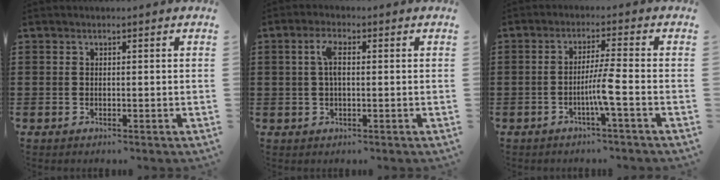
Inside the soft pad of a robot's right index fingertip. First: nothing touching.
{"total": 3.7, "force": [0.5, 1.4, 3.4], "torque": [-0.077, 0.006, 0.004]}
{"total": 4.6, "force": [-1.7, -0.7, 4.2], "torque": [-0.081, -0.013, -0.037]}